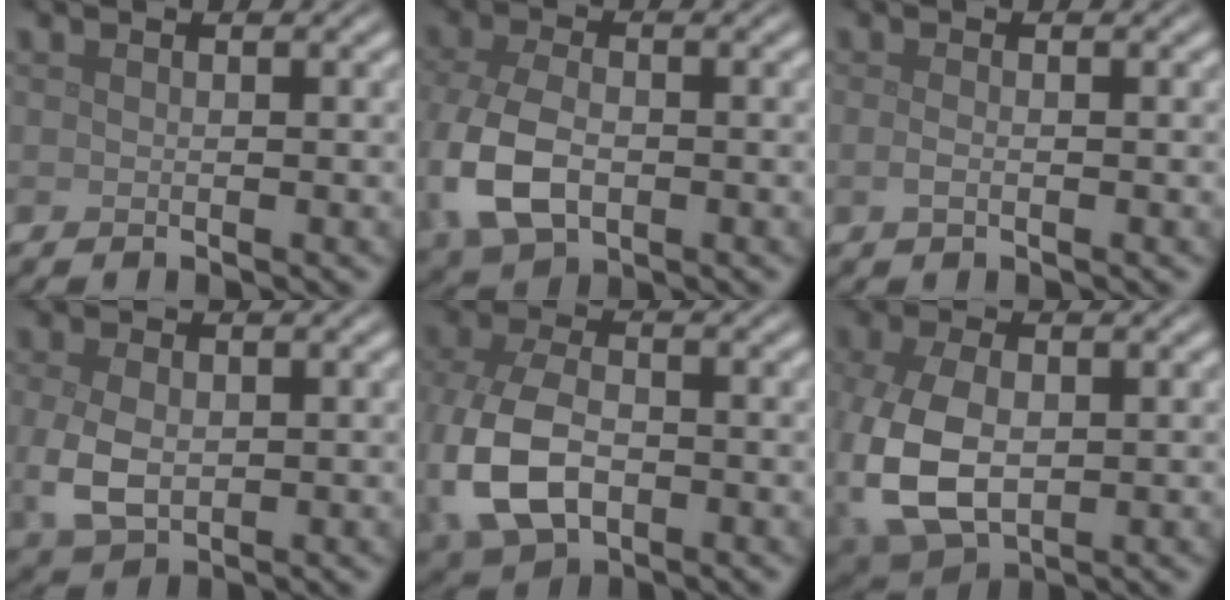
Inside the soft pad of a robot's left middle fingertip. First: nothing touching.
{"total": 7.3, "force": [-1.6, 4.6, 5.4], "torque": [-0.133, -0.011, -0.034]}
{"total": 1.0, "force": [-0.2, 0.4, 0.8], "torque": [-0.020, -0.003, -0.007]}
{"total": 4.1, "force": [-0.3, 2.8, 3.0], "torque": [-0.076, -0.008, 0.000]}
{"total": 8.6, "force": [-1.9, 5.5, 6.3], "torque": [-0.160, -0.017, -0.036]}
{"total": 8.2, "force": [-1.2, 5.0, 6.3], "torque": [-0.160, -0.017, -0.014]}